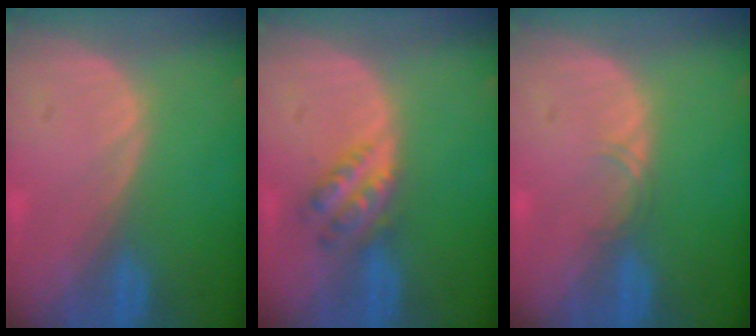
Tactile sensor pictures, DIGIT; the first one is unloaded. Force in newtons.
{"total": 4.7, "press": 4.2, "slide": 2.1}
{"total": 1.1, "press": 1.1, "slide": 0.1}